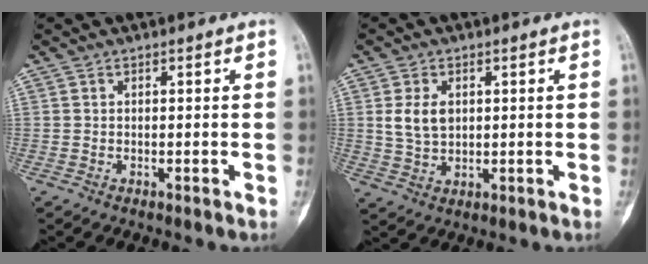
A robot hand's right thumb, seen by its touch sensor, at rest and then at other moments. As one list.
[{"total": 5.6, "force": [1.2, 3.8, 3.9], "torque": [-0.064, -0.005, 0.030]}]